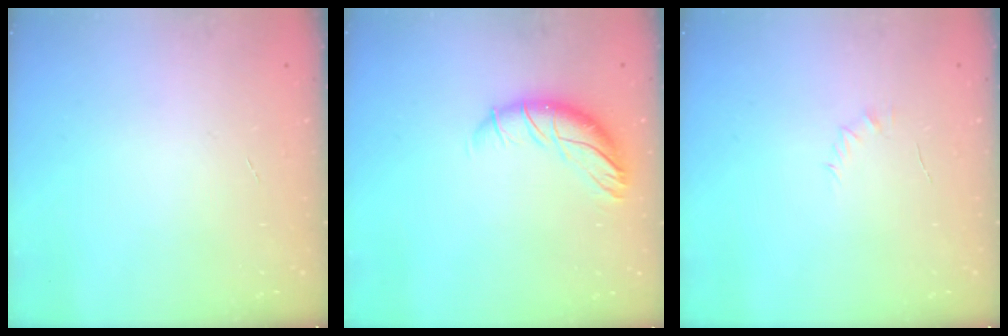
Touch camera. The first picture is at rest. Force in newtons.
{"total": 10.9, "press": 10.6, "slide": 2.6}
{"total": 3.8, "press": 3.6, "slide": 1.1}